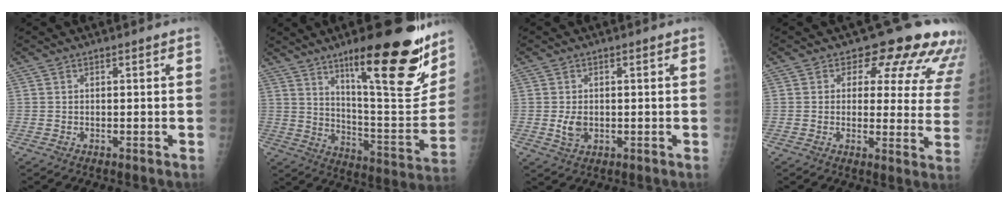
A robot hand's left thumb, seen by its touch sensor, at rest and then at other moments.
{"total": 25.8, "force": [15.1, 5.9, 20.1], "torque": [-0.255, -0.075, 0.234]}
{"total": 3.1, "force": [-0.2, 2.2, 2.3], "torque": [-0.039, -0.004, 0.000]}
{"total": 14.5, "force": [10.9, 6.6, 6.9], "torque": [-0.022, -0.058, 0.098]}